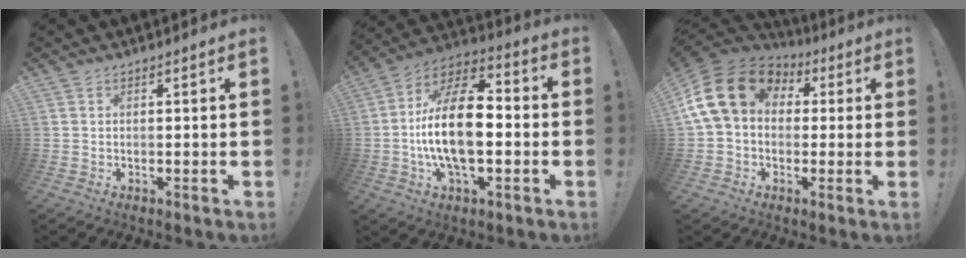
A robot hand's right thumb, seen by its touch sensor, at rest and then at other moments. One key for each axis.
{"total": 18.9, "fx": -2.6, "fy": 9.2, "fz": 16.3, "tx": -0.300, "ty": 0.007, "tz": -0.049}
{"total": 18.8, "fx": 4.3, "fy": 14.0, "fz": 11.8, "tx": -0.215, "ty": -0.001, "tz": 0.087}